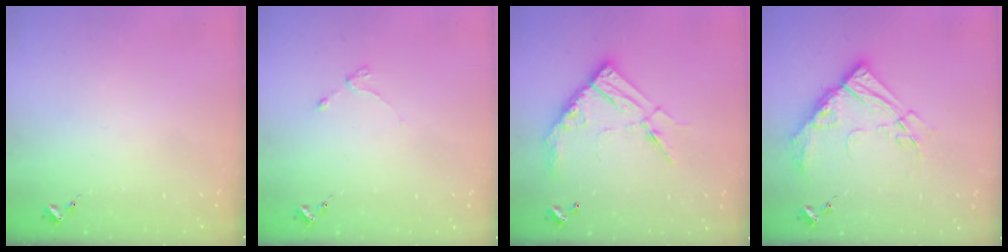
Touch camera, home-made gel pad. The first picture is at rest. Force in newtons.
{"total": 3.1, "press": 3.0, "slide": 0.4}
{"total": 15.8, "press": 15.7, "slide": 1.4}
{"total": 15.4, "press": 15.3, "slide": 1.6}